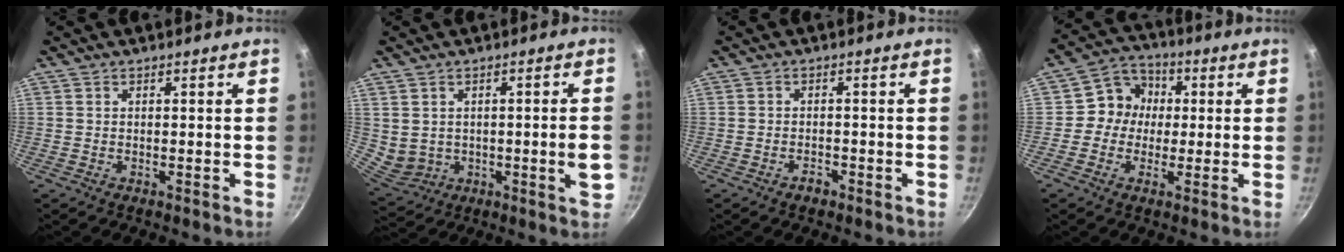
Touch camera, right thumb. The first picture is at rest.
{"total": 7.8, "force": [0.1, 3.9, 6.8], "torque": [-0.099, -0.006, 0.022]}
{"total": 1.8, "force": [-1.3, 1.0, 0.8], "torque": [-0.007, 0.015, -0.019]}
{"total": 6.2, "force": [0.1, 5.7, 2.3], "torque": [-0.006, 0.013, -0.018]}